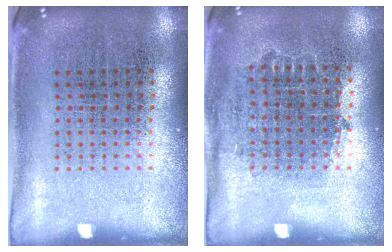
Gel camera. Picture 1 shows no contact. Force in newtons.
{"total": 0.8, "press": 0.7, "slide": 0.3}